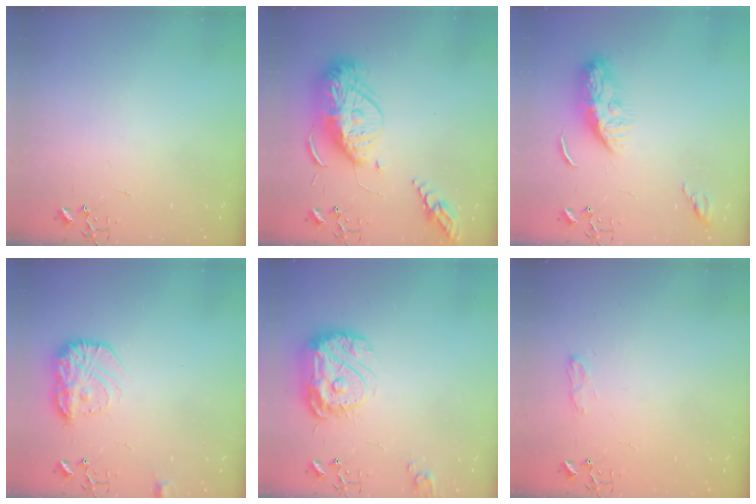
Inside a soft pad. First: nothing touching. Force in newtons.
{"total": 19.6, "press": 19.5, "slide": 1.9}
{"total": 10.3, "press": 10.2, "slide": 0.9}
{"total": 15.1, "press": 15.0, "slide": 1.0}
{"total": 17.3, "press": 17.2, "slide": 1.9}
{"total": 7.9, "press": 7.8, "slide": 0.9}